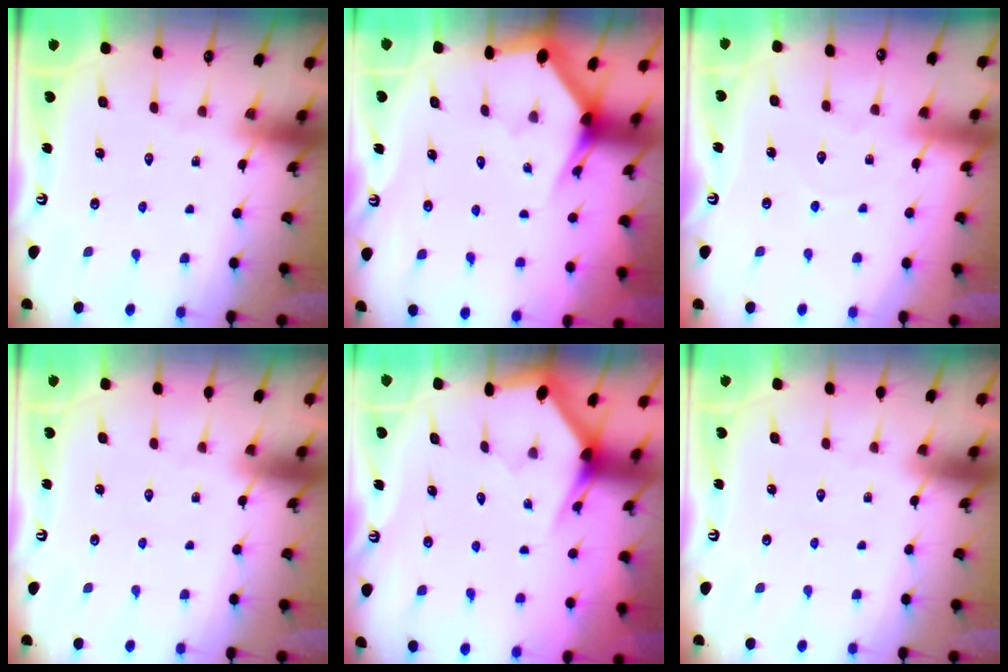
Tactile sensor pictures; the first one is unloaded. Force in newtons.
{"total": 3.0, "press": 3.0, "slide": 0.0}
{"total": 4.4, "press": 4.4, "slide": 0.4}
{"total": 0.0}
{"total": 3.2, "press": 3.2, "slide": 0.1}
{"total": 0.0}